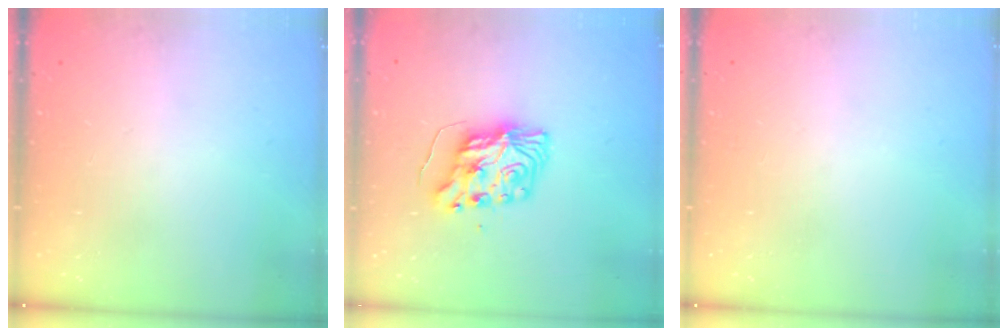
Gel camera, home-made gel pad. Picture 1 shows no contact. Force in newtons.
{"total": 9.1, "press": 9.0, "slide": 0.6}
{"total": 0.0}